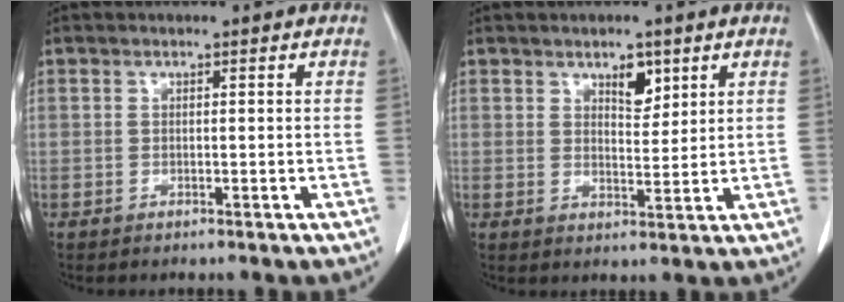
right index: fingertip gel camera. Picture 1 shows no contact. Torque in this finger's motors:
{"motor_torque": [0.18, 0.17, 0.07, 0.03]}